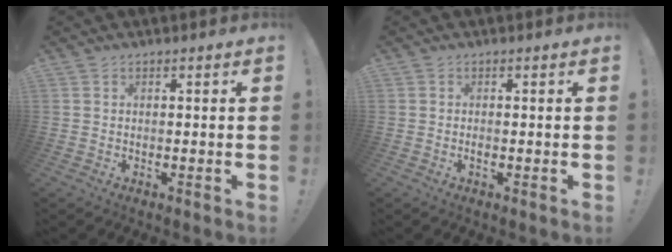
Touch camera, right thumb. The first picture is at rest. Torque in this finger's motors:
{"motor_torque": [0.32, 0.08, 0.38, -0.38, 0.00]}